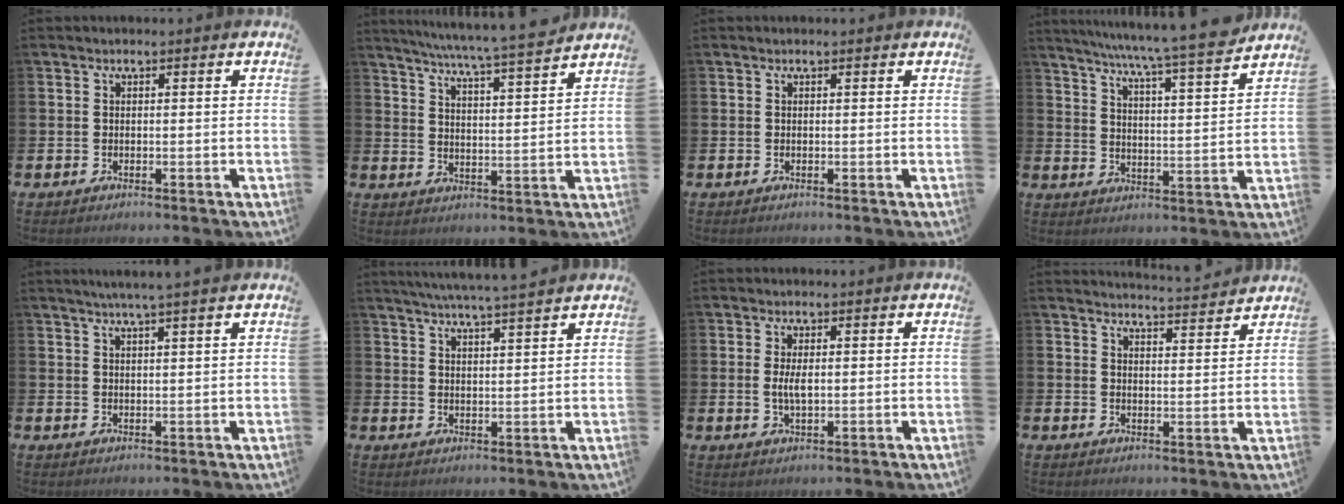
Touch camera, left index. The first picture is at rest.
{"total": 6.8, "force": [6.4, -0.6, 2.1], "torque": [-0.054, -0.047, 0.111]}
{"total": 0.0}
{"total": 7.7, "force": [7.1, -0.4, 2.9], "torque": [-0.066, -0.057, 0.119]}
{"total": 3.0, "force": [2.7, -0.7, 1.0], "torque": [-0.026, -0.006, 0.050]}
{"total": 5.4, "force": [5.1, -0.8, 1.4], "torque": [-0.037, -0.024, 0.090]}
{"total": 3.0, "force": [0.3, 1.2, 2.7], "torque": [-0.053, 0.004, 0.003]}
{"total": 4.2, "force": [4.2, -0.4, 0.1], "torque": [-0.007, -0.031, 0.072]}